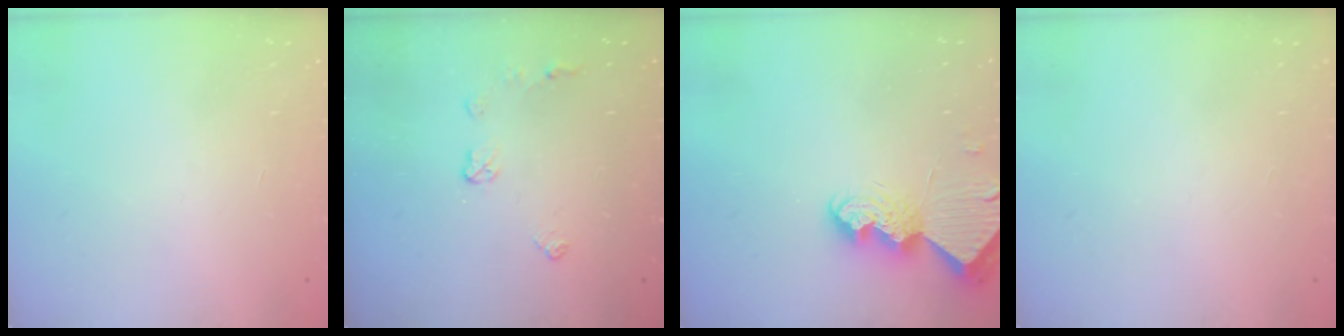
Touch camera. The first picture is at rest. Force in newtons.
{"total": 5.3, "press": 5.2, "slide": 0.8}
{"total": 8.7, "press": 8.7, "slide": 0.7}
{"total": 0.0}